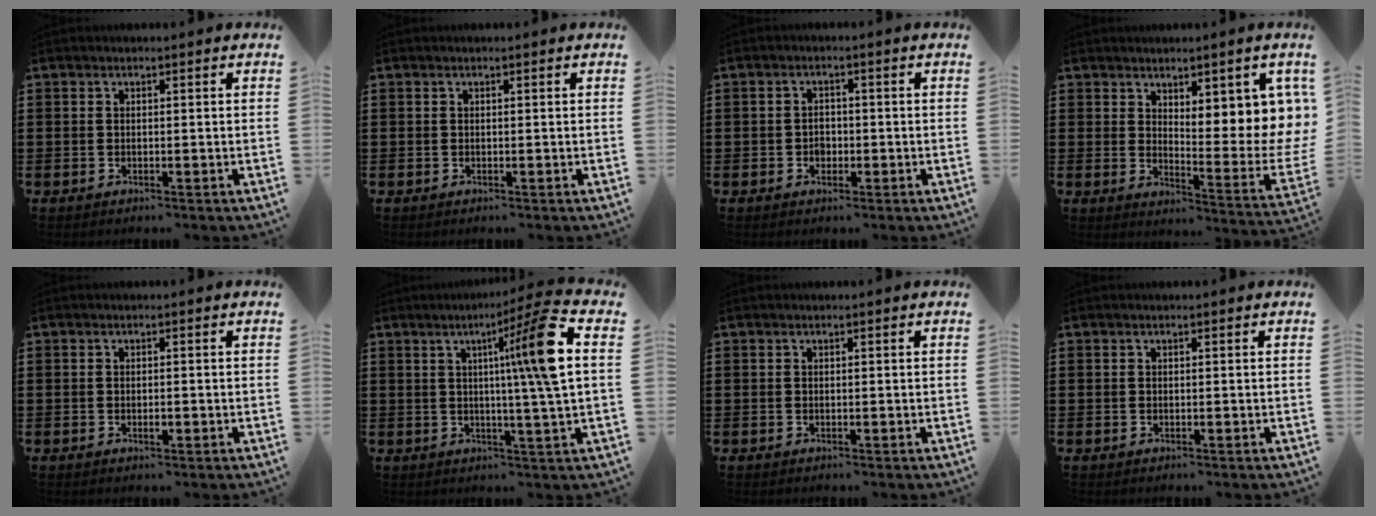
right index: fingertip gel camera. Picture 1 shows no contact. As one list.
[{"total": 0.0}, {"total": 1.8, "force": [-0.5, 1.4, 1.0], "torque": [-0.022, 0.003, -0.012]}, {"total": 5.6, "force": [4.0, 2.3, 3.2], "torque": [-0.049, -0.047, 0.066]}, {"total": 1.2, "force": [-0.4, 0.3, 1.1], "torque": [-0.022, -0.003, -0.006]}, {"total": 12.8, "force": [2.9, -0.7, 12.5], "torque": [-0.203, -0.008, 0.029]}, {"total": 0.0}, {"total": 0.0}]